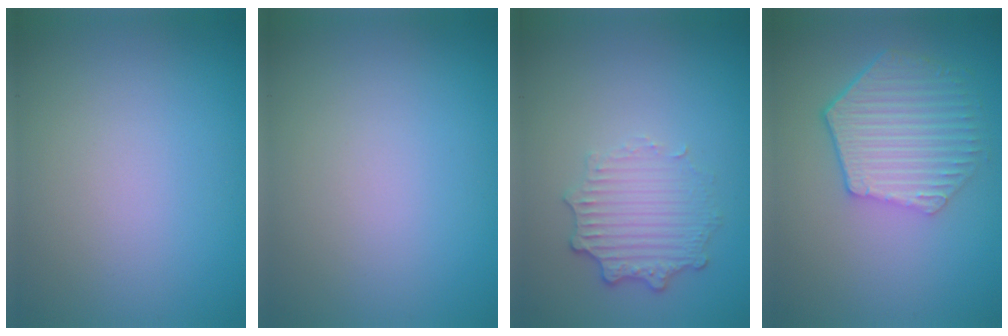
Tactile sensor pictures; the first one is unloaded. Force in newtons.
{"total": 0.0}
{"total": 3.4, "press": 2.7, "slide": 2.1}
{"total": 6.0, "press": 4.6, "slide": 3.9}